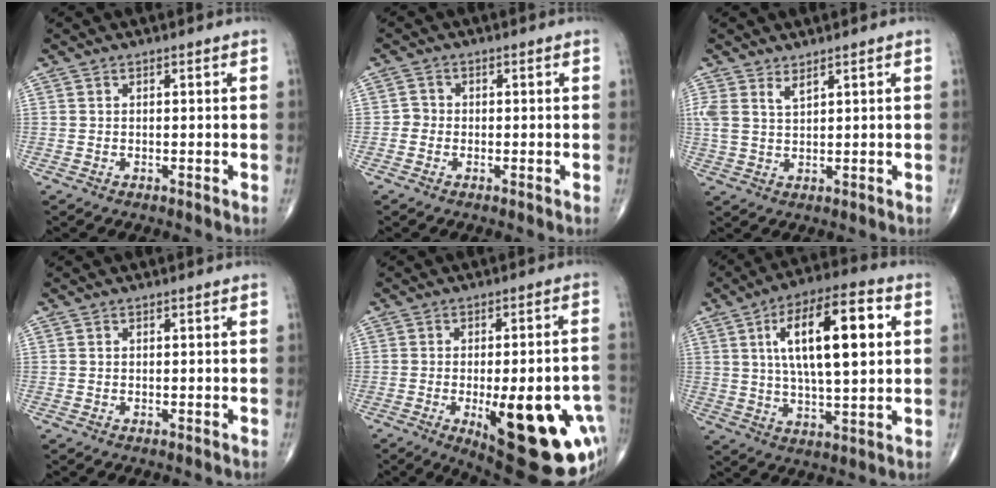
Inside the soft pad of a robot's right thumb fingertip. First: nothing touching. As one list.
[{"total": 1.8, "force": [-0.6, 1.7, 0.5], "torque": [0.002, 0.007, -0.018]}, {"total": 3.6, "force": [2.4, 1.2, 2.4], "torque": [-0.054, -0.009, 0.054]}, {"total": 0.0}, {"total": 25.5, "force": [-8.5, 8.8, 22.4], "torque": [-0.212, 0.005, -0.090]}, {"total": 18.7, "force": [4.7, 6.8, 16.8], "torque": [-0.266, 0.005, 0.074]}]